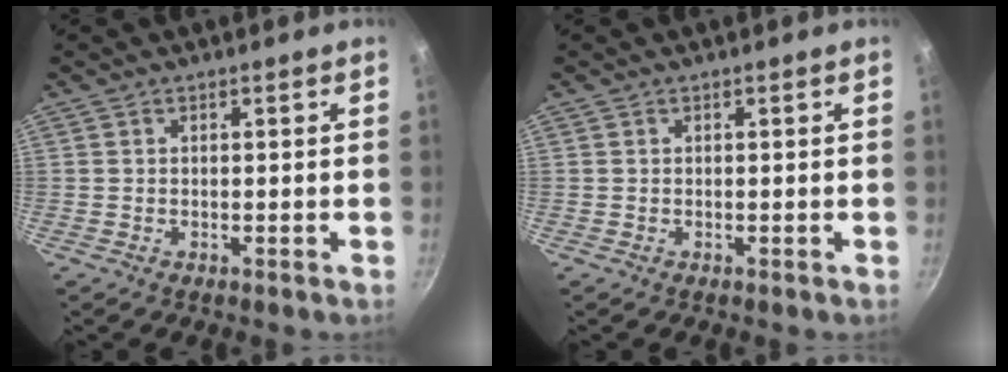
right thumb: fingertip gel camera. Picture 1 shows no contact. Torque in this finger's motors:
{"motor_torque": [-0.04, 0.04, -0.10, -0.12, 0.00]}